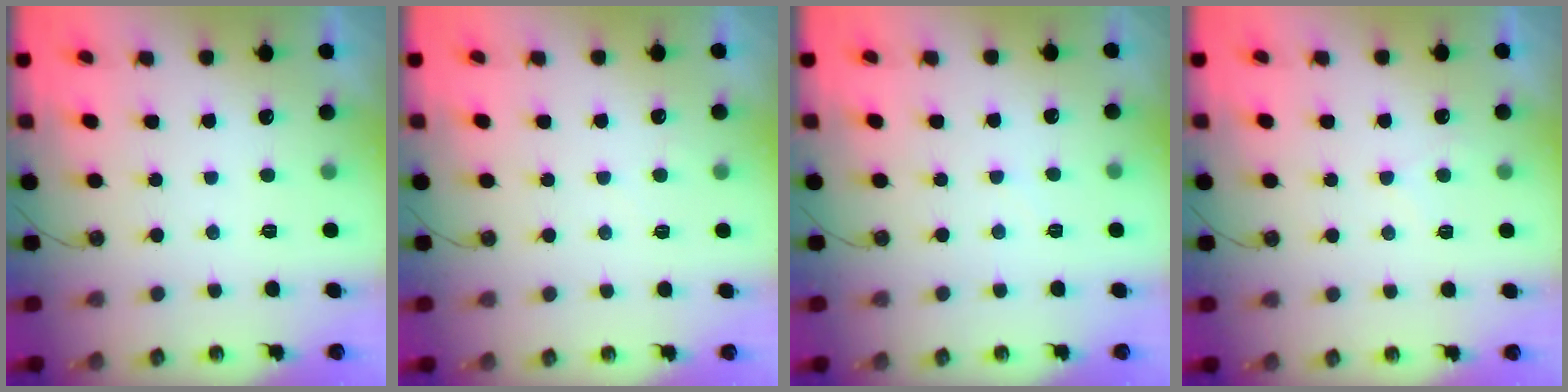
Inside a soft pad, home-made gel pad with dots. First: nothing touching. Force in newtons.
{"total": 1.9, "press": 1.9, "slide": 0.3}
{"total": 2.5, "press": 2.5, "slide": 0.4}
{"total": 6.3, "press": 6.2, "slide": 0.8}